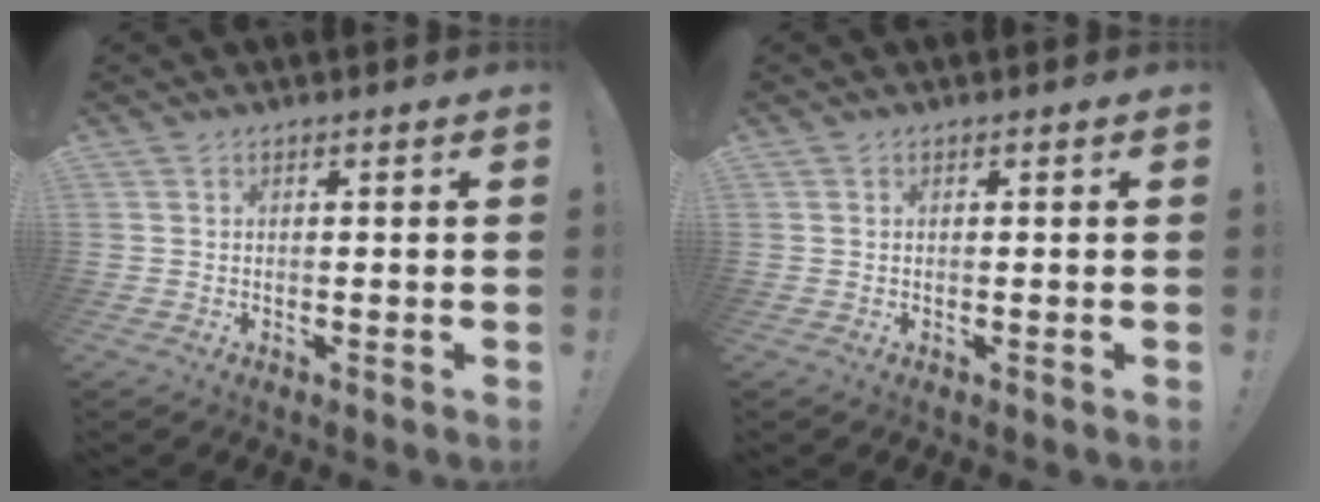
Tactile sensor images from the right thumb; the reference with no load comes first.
{"total": 0.0}